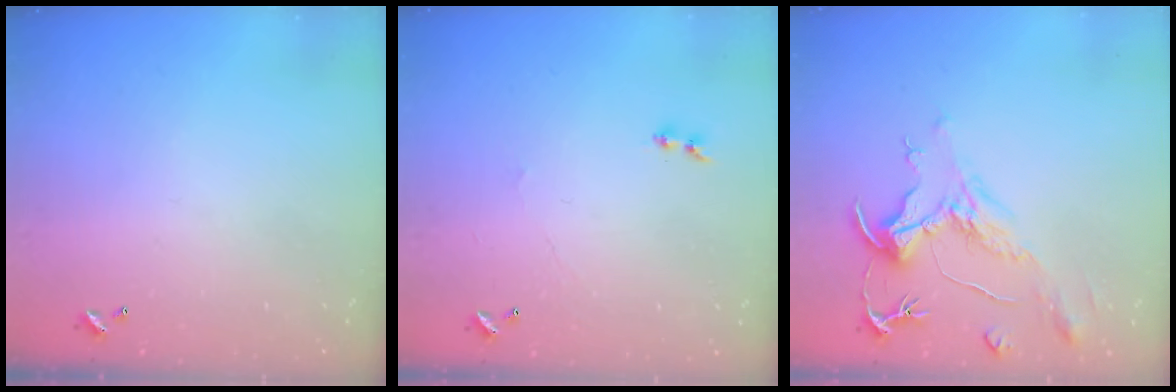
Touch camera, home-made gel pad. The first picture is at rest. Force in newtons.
{"total": 1.0, "press": 0.3, "slide": 1.0}
{"total": 2.1, "press": 1.7, "slide": 1.3}